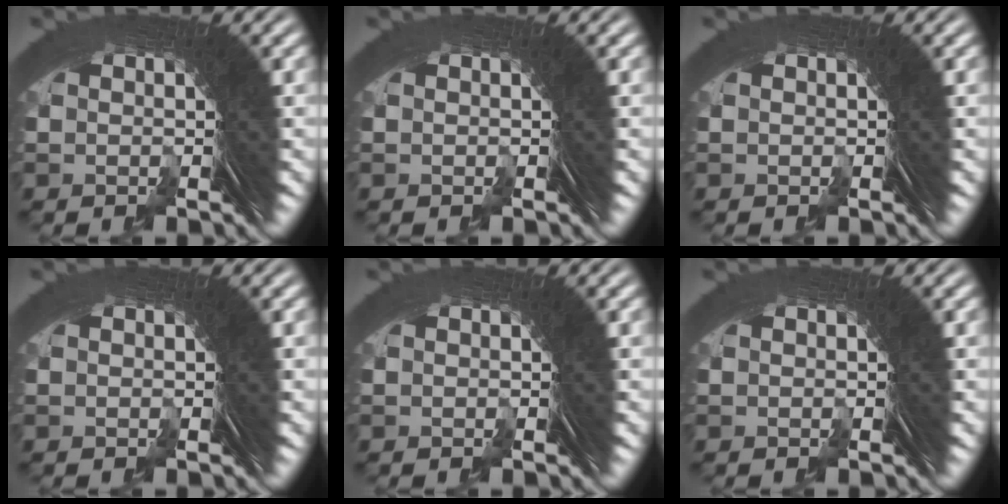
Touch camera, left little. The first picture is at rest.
{"total": 0.0}
{"total": 0.0}
{"total": 0.0}
{"total": 0.0}
{"total": 0.0}